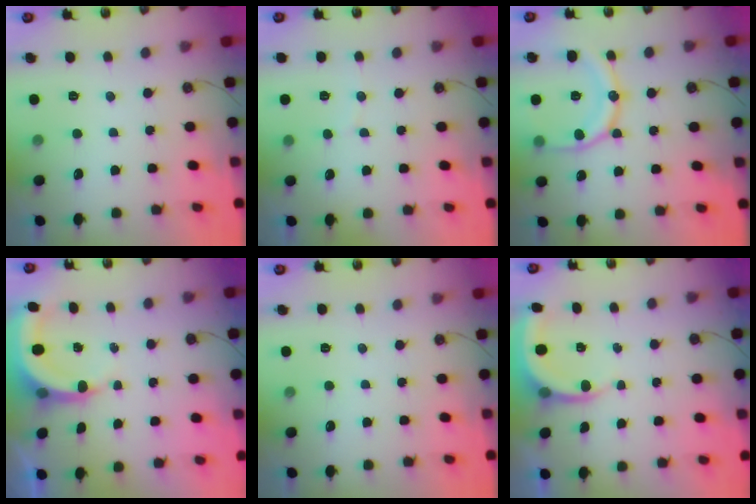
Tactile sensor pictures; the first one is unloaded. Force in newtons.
{"total": 2.7, "press": 2.4, "slide": 1.2}
{"total": 16.9, "press": 16.8, "slide": 1.7}
{"total": 5.5, "press": 5.5, "slide": 0.9}
{"total": 0.0}
{"total": 6.2, "press": 6.2, "slide": 0.4}